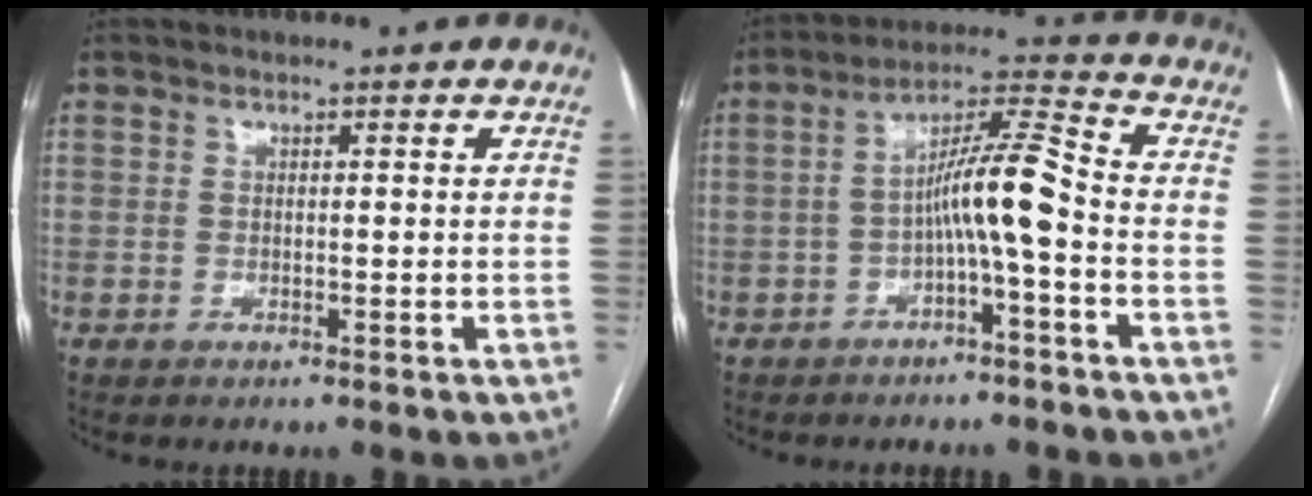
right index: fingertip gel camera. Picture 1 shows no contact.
{"total": 8.5, "force": [-2.2, 0.2, 8.2], "torque": [-0.144, 0.027, -0.041]}